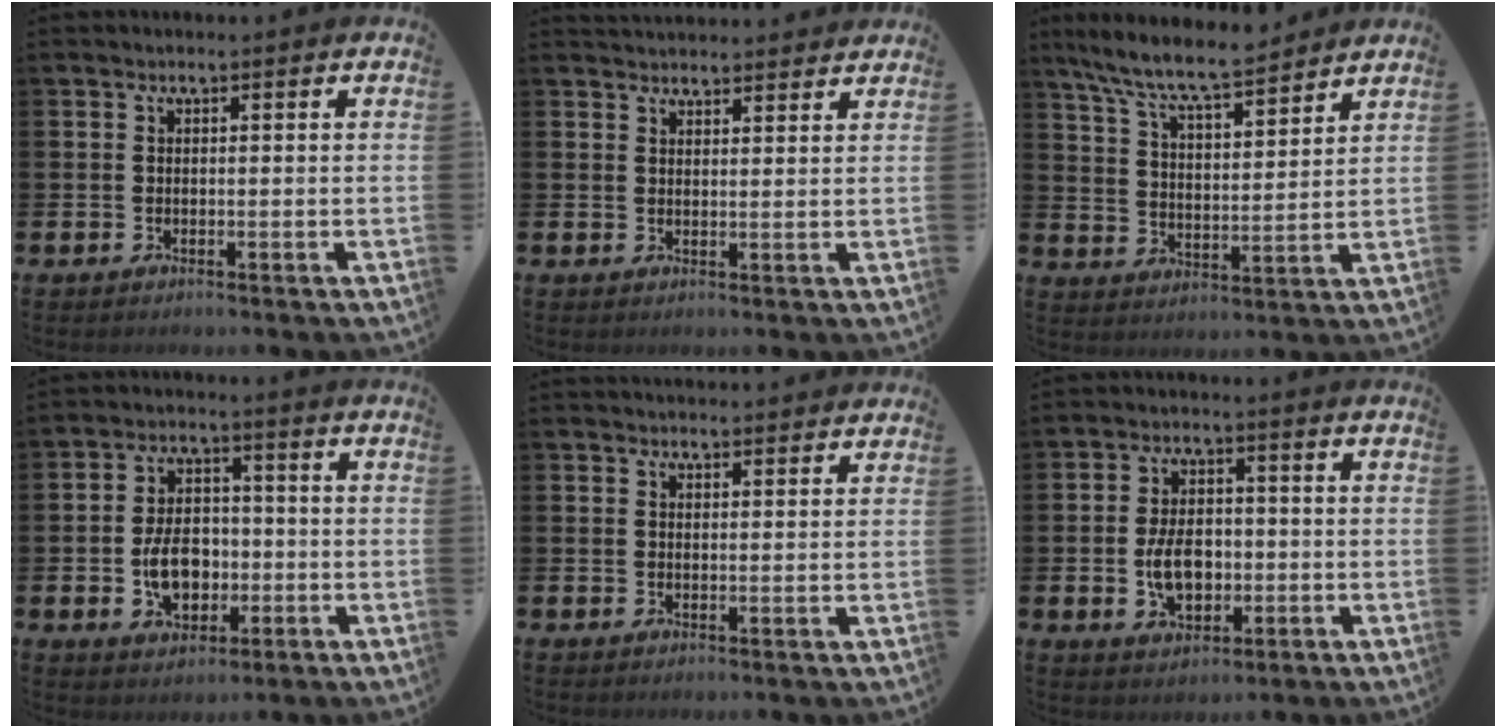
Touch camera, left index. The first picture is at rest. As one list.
[{"total": 2.9, "force": [2.8, 0.5, -0.1], "torque": [-0.004, -0.013, 0.053]}, {"total": 8.9, "force": [8.2, 1.0, 3.3], "torque": [-0.099, -0.046, 0.147]}, {"total": 6.7, "force": [-1.5, 4.7, 4.6], "torque": [-0.072, 0.005, -0.033]}, {"total": 2.4, "force": [2.4, 0.2, -0.1], "torque": [0.004, -0.015, 0.042]}, {"total": 6.1, "force": [-1.0, 3.9, 4.5], "torque": [-0.070, 0.000, -0.024]}]